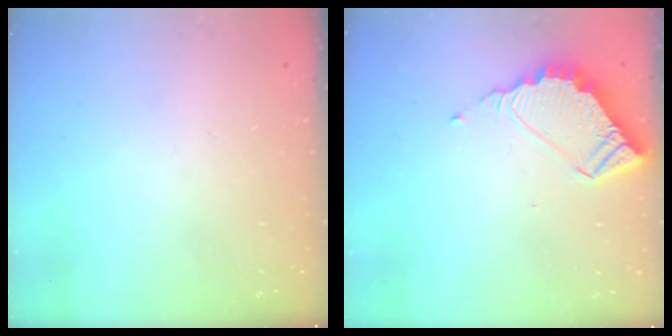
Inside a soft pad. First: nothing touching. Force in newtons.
{"total": 6.3, "press": 6.3, "slide": 0.3}